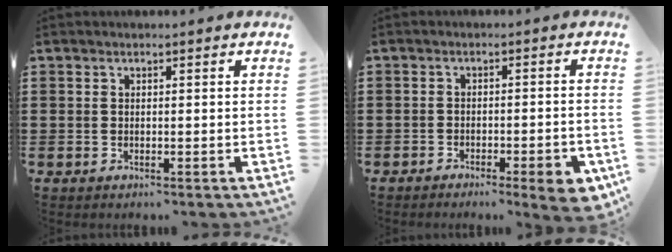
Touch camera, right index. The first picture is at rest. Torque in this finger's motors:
{"motor_torque": [-0.28, 0.15, 0.00, -0.05]}